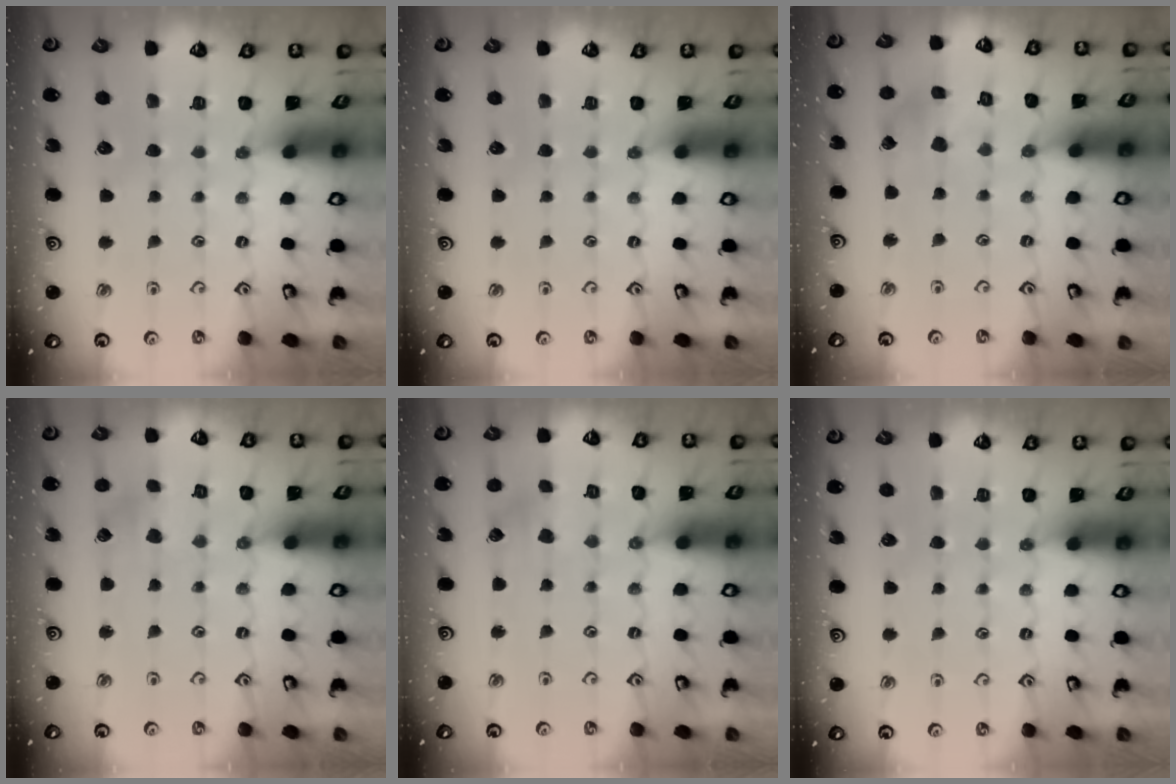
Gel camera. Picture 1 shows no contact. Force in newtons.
{"total": 0.0}
{"total": 4.0, "press": 4.0, "slide": 0.4}
{"total": 2.5, "press": 2.5, "slide": 0.4}
{"total": 2.7, "press": 2.7, "slide": 0.3}
{"total": 0.0}